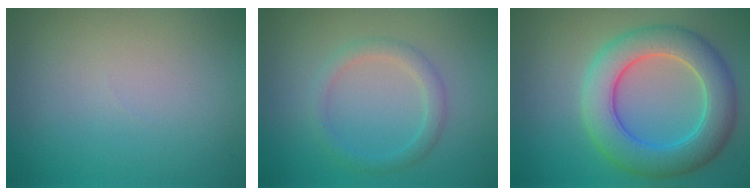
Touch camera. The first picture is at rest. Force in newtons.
{"total": 2.0, "press": 2.0, "slide": 0.1}
{"total": 7.1, "press": 7.1, "slide": 0.6}